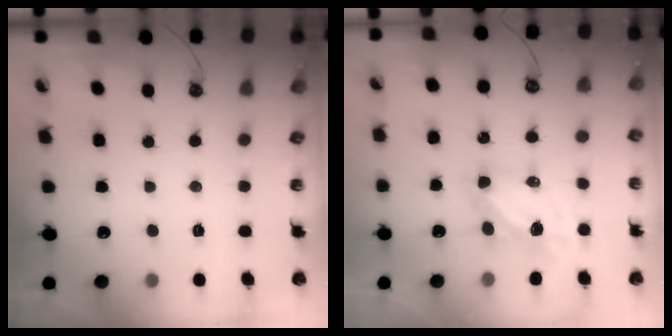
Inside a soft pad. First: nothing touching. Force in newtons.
{"total": 6.1, "press": 6.1, "slide": 0.3}